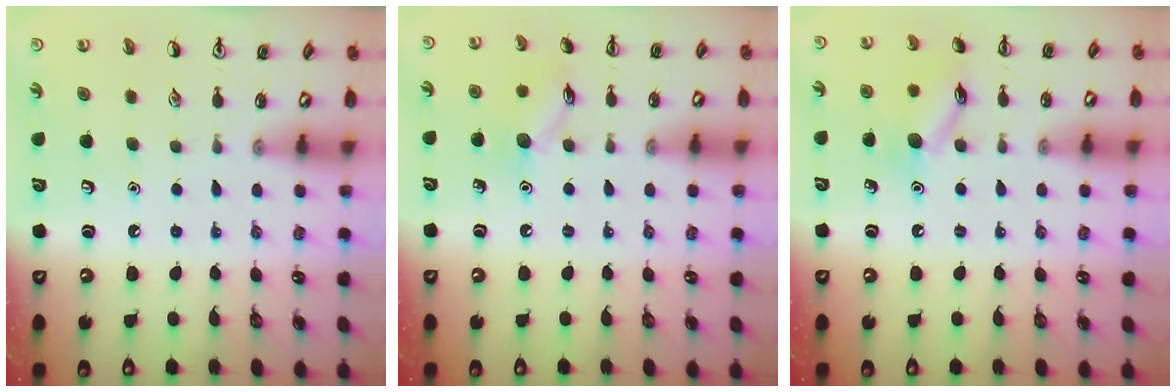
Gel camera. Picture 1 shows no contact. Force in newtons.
{"total": 8.0, "press": 7.9, "slide": 1.1}
{"total": 10.4, "press": 10.4, "slide": 0.5}